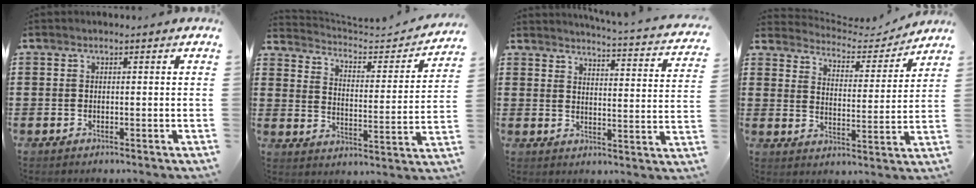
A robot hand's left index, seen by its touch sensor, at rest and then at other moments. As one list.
[{"total": 3.6, "force": [3.4, 0.8, 0.8], "torque": [-0.030, -0.034, 0.049]}, {"total": 3.6, "force": [3.5, -0.6, 0.8], "torque": [-0.027, -0.035, 0.052]}, {"total": 4.4, "force": [4.3, 0.8, 0.3], "torque": [-0.035, -0.032, 0.070]}]